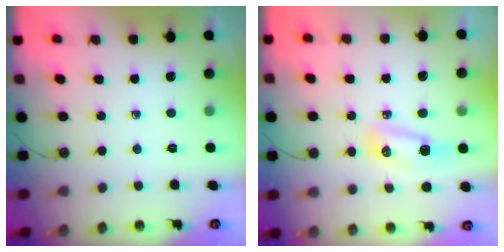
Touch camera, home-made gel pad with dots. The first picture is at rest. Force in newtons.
{"total": 7.9, "press": 7.7, "slide": 1.6}